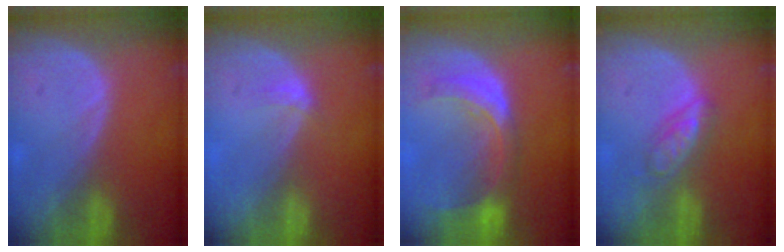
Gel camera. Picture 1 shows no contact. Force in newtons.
{"total": 1.6, "press": 1.3, "slide": 1.0}
{"total": 8.1, "press": 7.2, "slide": 3.7}
{"total": 4.5, "press": 4.5, "slide": 0.6}